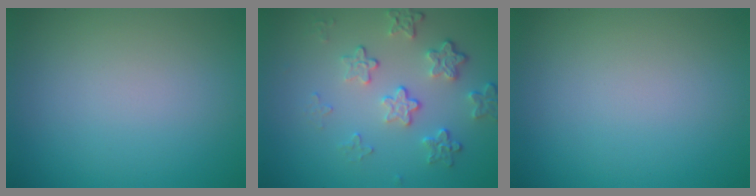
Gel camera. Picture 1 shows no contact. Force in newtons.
{"total": 4.2, "press": 3.1, "slide": 2.9}
{"total": 0.0}